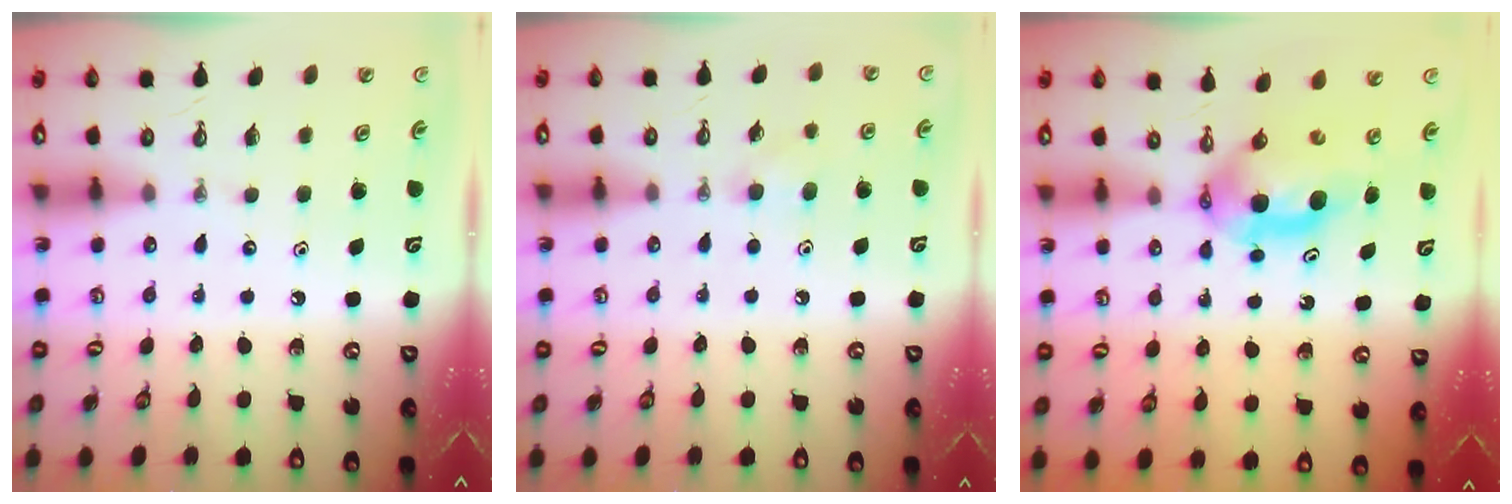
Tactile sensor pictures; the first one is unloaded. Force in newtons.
{"total": 6.0, "press": 5.7, "slide": 1.9}
{"total": 5.6, "press": 5.3, "slide": 2.0}